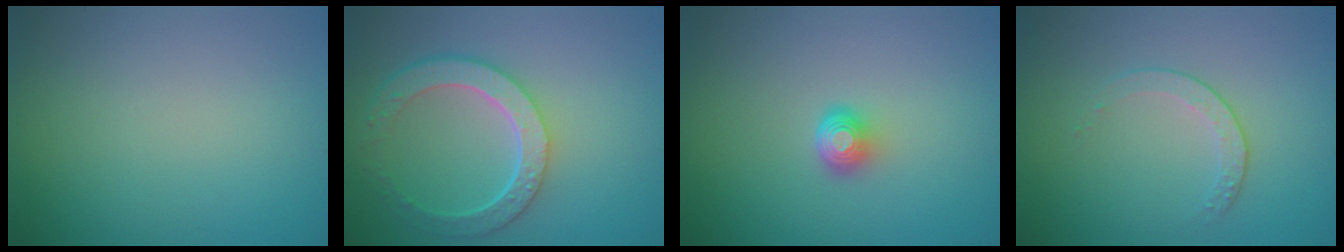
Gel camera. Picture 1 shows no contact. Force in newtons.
{"total": 5.9, "press": 4.5, "slide": 3.7}
{"total": 2.1, "press": 1.4, "slide": 1.6}
{"total": 1.6, "press": 1.0, "slide": 1.3}